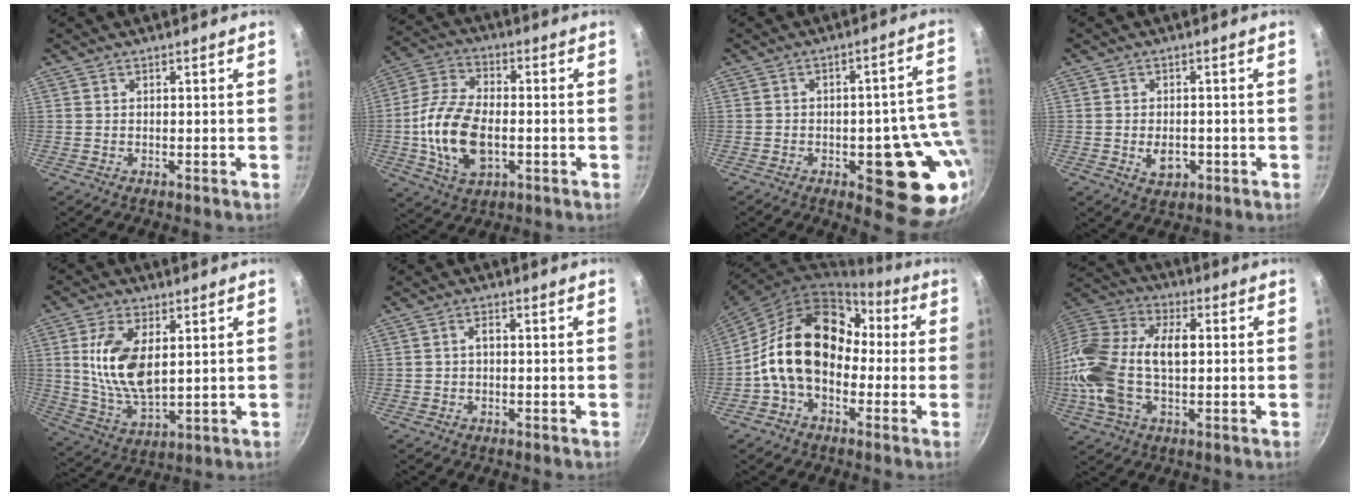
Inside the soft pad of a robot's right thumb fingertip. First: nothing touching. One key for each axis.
{"total": 14.9, "fx": -2.3, "fy": 8.5, "fz": 12.0, "tx": -0.227, "ty": 0.021, "tz": -0.047}
{"total": 17.3, "fx": -3.5, "fy": 7.8, "fz": 15.0, "tx": -0.108, "ty": 0.003, "tz": -0.041}
{"total": 4.3, "fx": -1.1, "fy": 3.0, "fz": 2.9, "tx": -0.035, "ty": 0.006, "tz": -0.011}
{"total": 13.4, "fx": 2.8, "fy": 6.9, "fz": 11.1, "tx": -0.208, "ty": -0.016, "tz": 0.062}
{"total": 1.4, "fx": -0.2, "fy": 0.7, "fz": 1.2, "tx": -0.021, "ty": 0.010, "tz": -0.003}
{"total": 17.9, "fx": -0.9, "fy": 13.0, "fz": 12.4, "tx": -0.180, "ty": 0.058, "tz": -0.032}
{"total": 22.4, "fx": -0.4, "fy": 13.0, "fz": 18.3, "tx": -0.369, "ty": 0.036, "tz": -0.020}